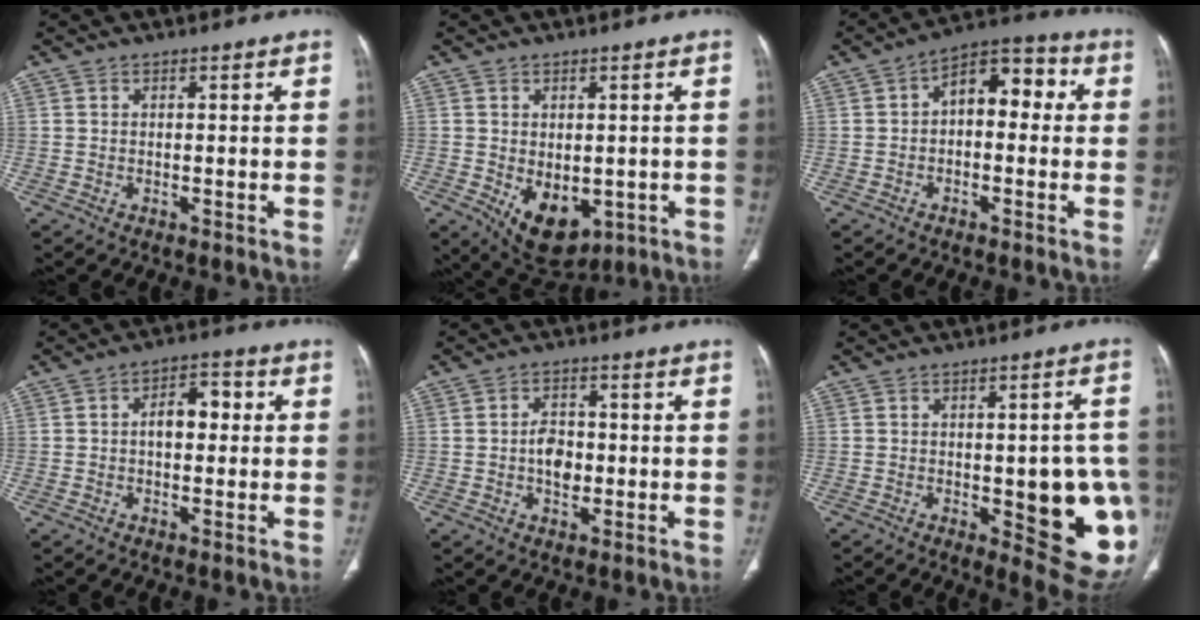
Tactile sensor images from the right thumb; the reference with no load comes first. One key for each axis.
{"total": 9.9, "fx": -2.5, "fy": 6.5, "fz": 7.1, "tx": -0.081, "ty": -0.010, "tz": -0.013}
{"total": 9.7, "fx": 0.8, "fy": 5.9, "fz": 7.7, "tx": -0.080, "ty": 0.036, "tz": -0.004}
{"total": 6.3, "fx": 0.4, "fy": 3.9, "fz": 5.0, "tx": -0.059, "ty": 0.022, "tz": -0.001}
{"total": 5.2, "fx": -0.6, "fy": 3.6, "fz": 3.7, "tx": -0.048, "ty": 0.010, "tz": -0.012}
{"total": 17.4, "fx": -3.5, "fy": 6.5, "fz": 15.7, "tx": -0.138, "ty": 0.006, "tz": -0.020}